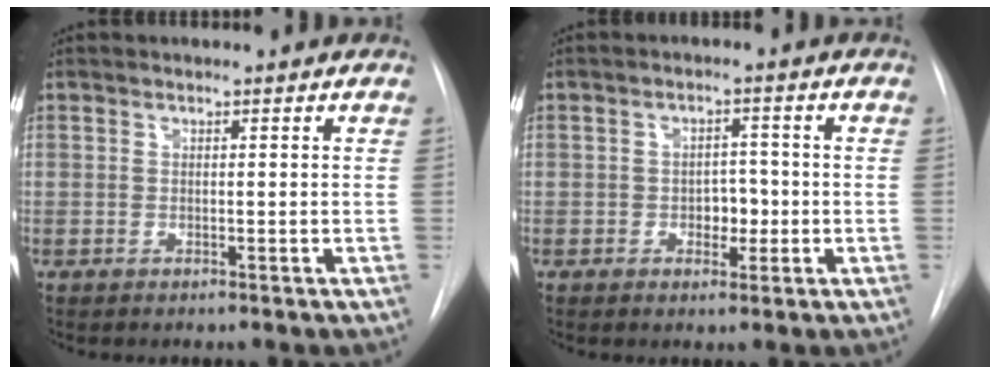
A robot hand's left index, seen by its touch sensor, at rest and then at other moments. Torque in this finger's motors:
{"motor_torque": [0.22, -0.11, 0.05, 0.02]}